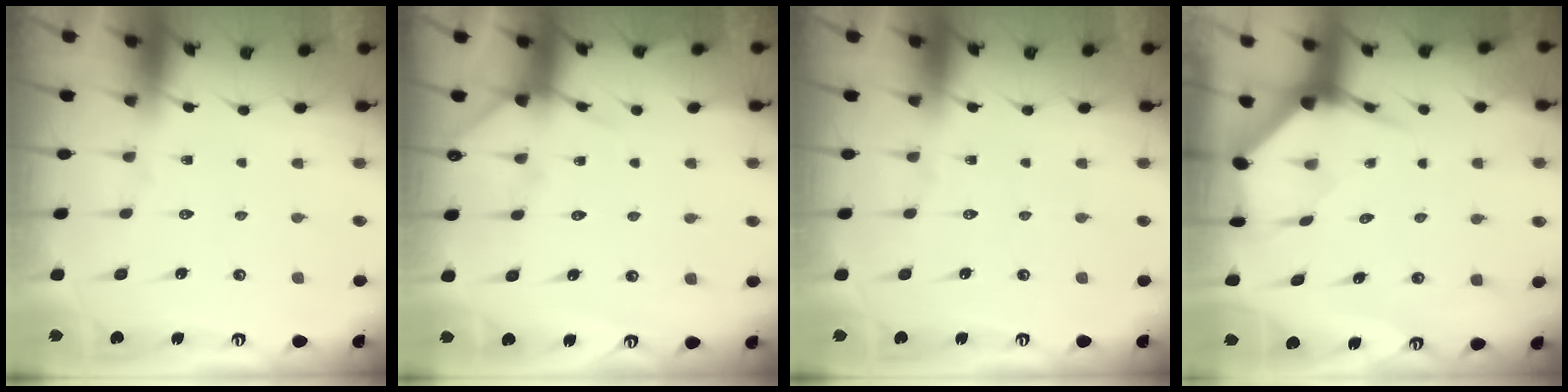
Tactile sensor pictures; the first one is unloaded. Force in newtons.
{"total": 4.7, "press": 4.7, "slide": 0.6}
{"total": 0.0}
{"total": 4.0, "press": 4.0, "slide": 0.4}